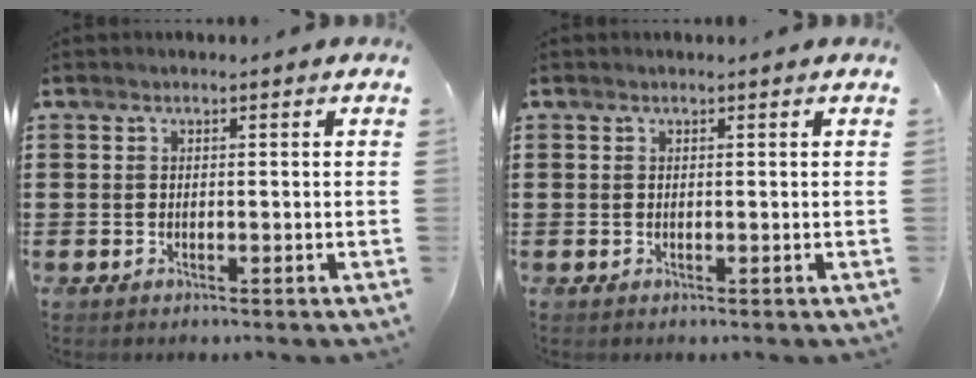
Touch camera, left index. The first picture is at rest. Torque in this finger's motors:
{"motor_torque": [1.48, -0.66, 0.05, -0.01]}